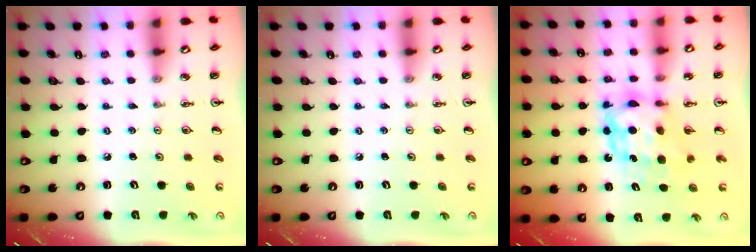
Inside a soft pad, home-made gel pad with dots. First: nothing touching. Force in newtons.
{"total": 0.0}
{"total": 7.3, "press": 7.3, "slide": 0.5}